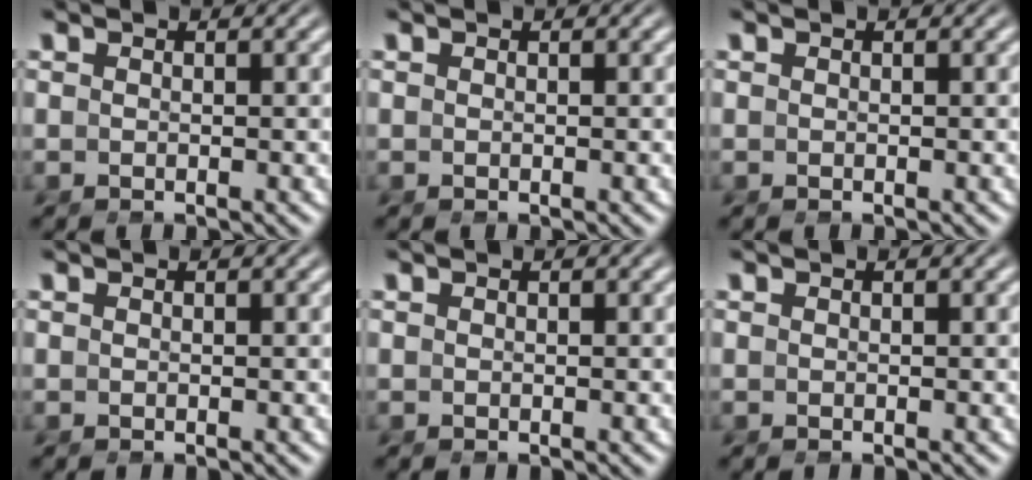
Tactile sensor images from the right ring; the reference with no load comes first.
{"total": 0.0}
{"total": 0.0}
{"total": 0.0}
{"total": 0.0}
{"total": 0.0}